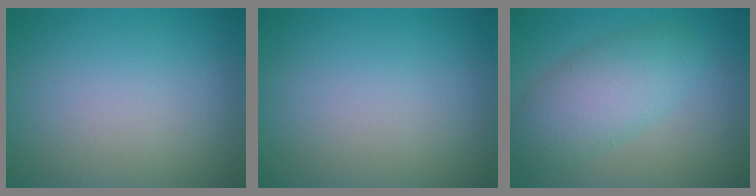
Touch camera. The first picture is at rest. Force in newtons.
{"total": 0.0}
{"total": 4.9, "press": 4.9, "slide": 0.2}